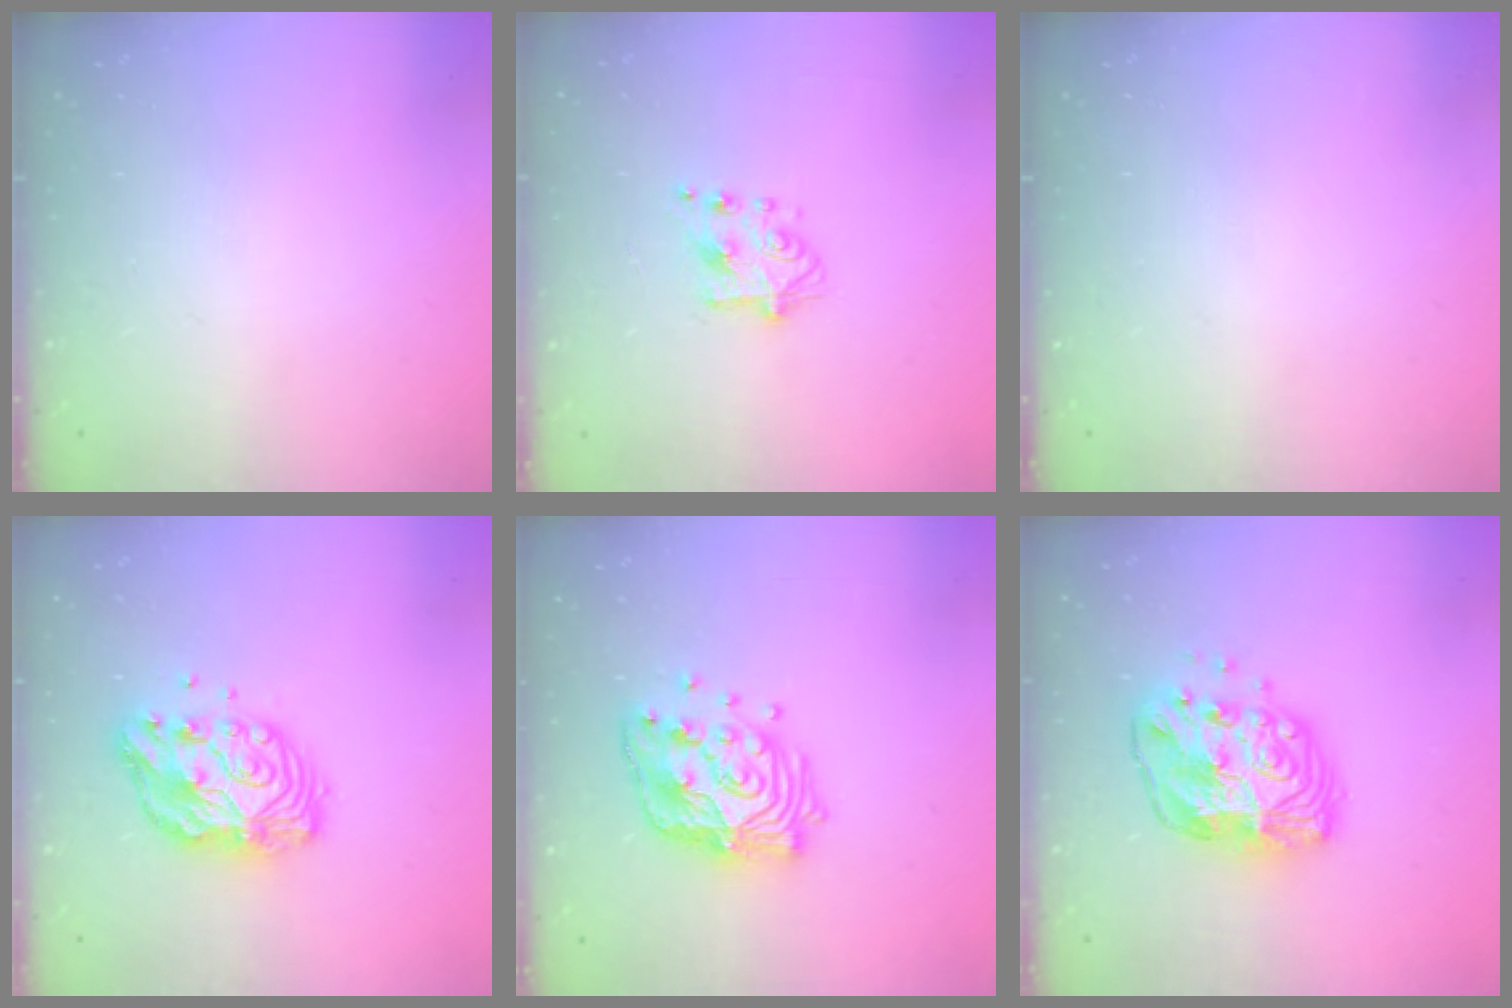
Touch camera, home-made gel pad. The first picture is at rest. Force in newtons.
{"total": 6.4, "press": 6.4, "slide": 0.5}
{"total": 0.0}
{"total": 11.3, "press": 11.3, "slide": 1.0}
{"total": 16.7, "press": 16.7, "slide": 1.4}
{"total": 14.1, "press": 14.1, "slide": 1.2}